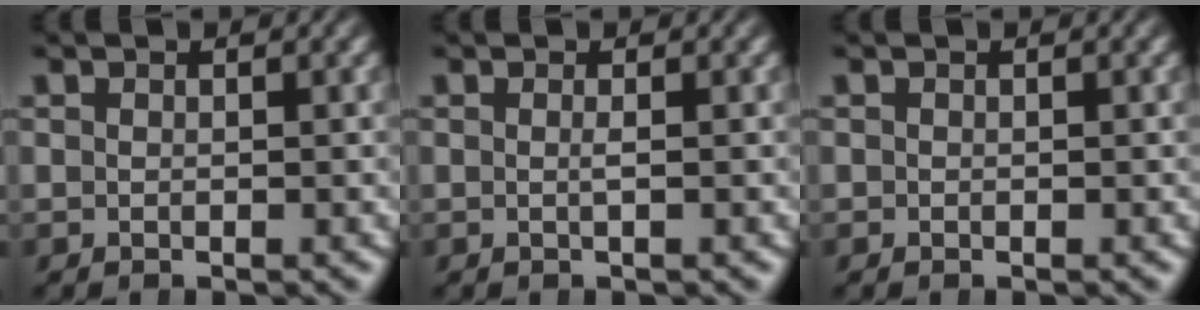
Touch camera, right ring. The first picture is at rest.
{"total": 0.6, "force": [-0.2, -0.3, 0.4], "torque": [-0.017, -0.004, -0.005]}
{"total": 0.0}